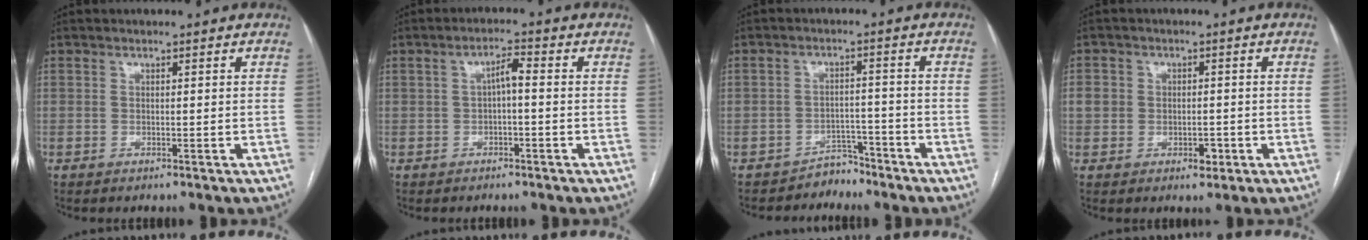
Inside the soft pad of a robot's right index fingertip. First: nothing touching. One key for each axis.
{"total": 2.7, "fx": 0.0, "fy": 0.7, "fz": 2.6, "tx": -0.046, "ty": 0.017, "tz": 0.000}
{"total": 3.4, "fx": -3.0, "fy": 1.6, "fz": -0.7, "tx": 0.021, "ty": 0.012, "tz": -0.046}
{"total": 4.8, "fx": -1.0, "fy": 3.9, "fz": 2.6, "tx": -0.033, "ty": 0.012, "tz": -0.008}